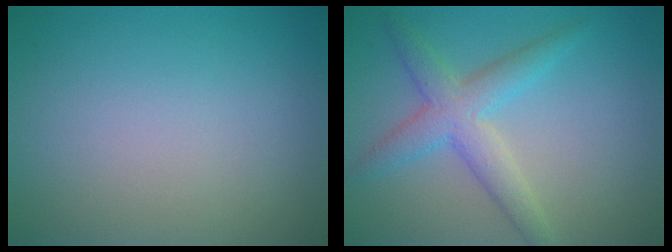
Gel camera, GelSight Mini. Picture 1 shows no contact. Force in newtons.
{"total": 4.0, "press": 4.0, "slide": 0.2}